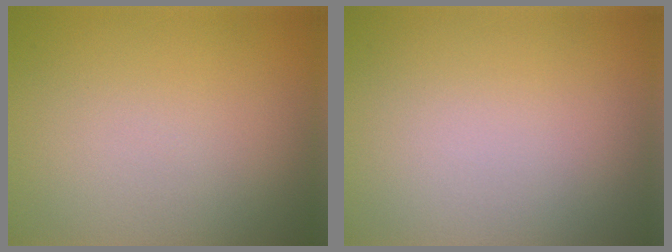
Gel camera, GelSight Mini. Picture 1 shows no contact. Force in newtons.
{"total": 0.0}